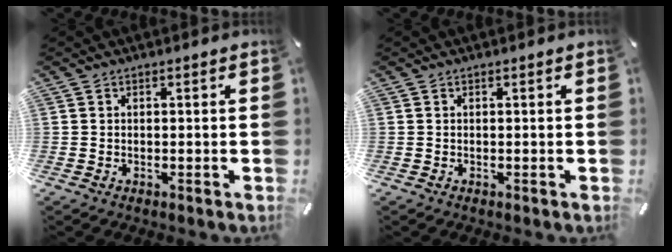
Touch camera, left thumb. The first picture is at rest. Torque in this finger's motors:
{"motor_torque": [-0.04, -0.04, 0.00, 0.00, 0.00]}